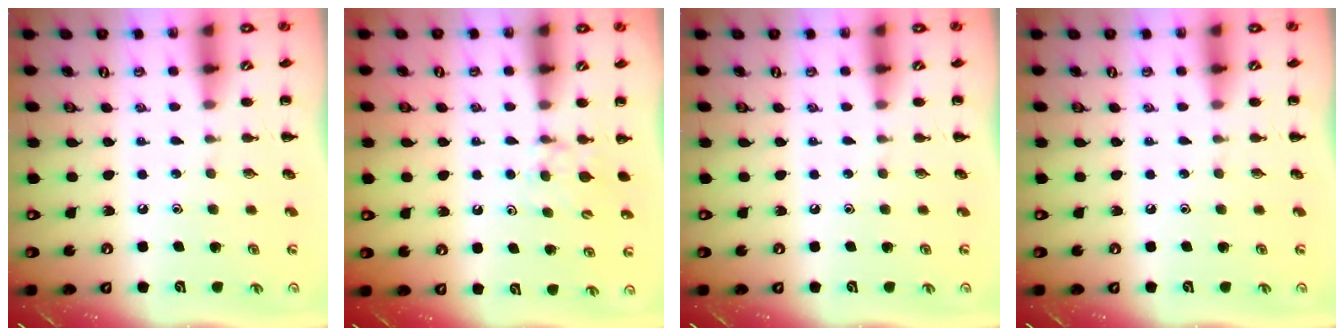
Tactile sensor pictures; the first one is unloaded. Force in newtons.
{"total": 5.2, "press": 5.0, "slide": 1.5}
{"total": 0.0}
{"total": 0.0}